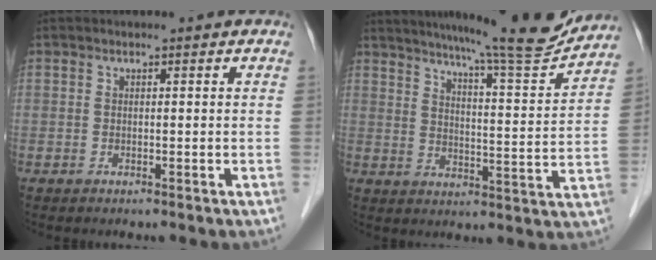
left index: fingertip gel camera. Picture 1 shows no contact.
{"total": 15.9, "force": [14.6, -0.5, 6.3], "torque": [-0.096, -0.030, 0.196]}